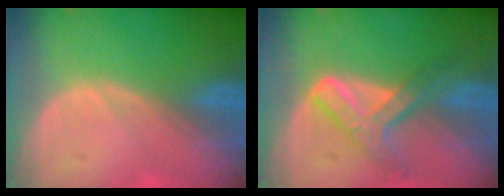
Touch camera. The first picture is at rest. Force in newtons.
{"total": 7.1, "press": 6.1, "slide": 3.7}